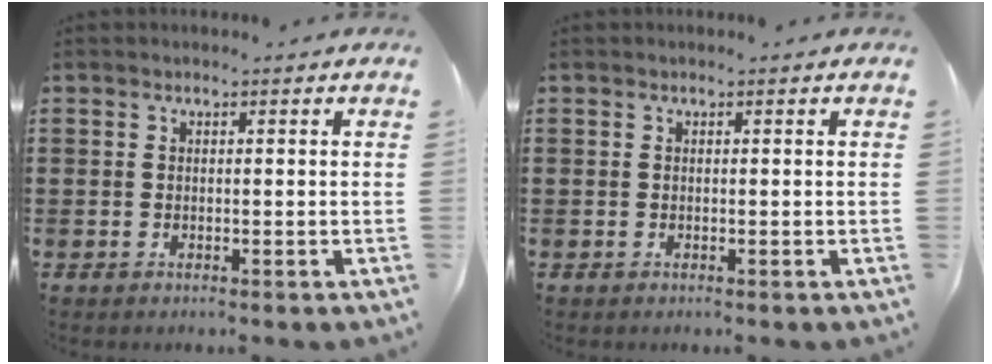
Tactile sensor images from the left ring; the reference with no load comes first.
{"total": 0.0}